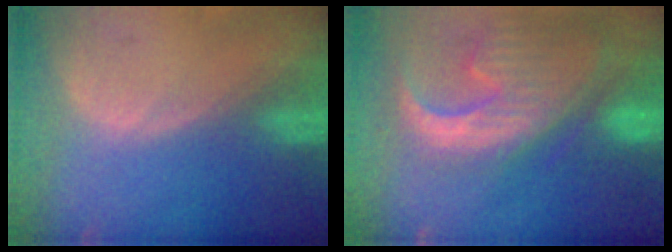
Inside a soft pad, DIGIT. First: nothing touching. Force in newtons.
{"total": 13.5, "press": 11.6, "slide": 6.9}